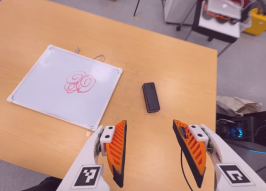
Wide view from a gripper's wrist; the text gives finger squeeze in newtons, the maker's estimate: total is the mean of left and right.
{"total": 0.0}